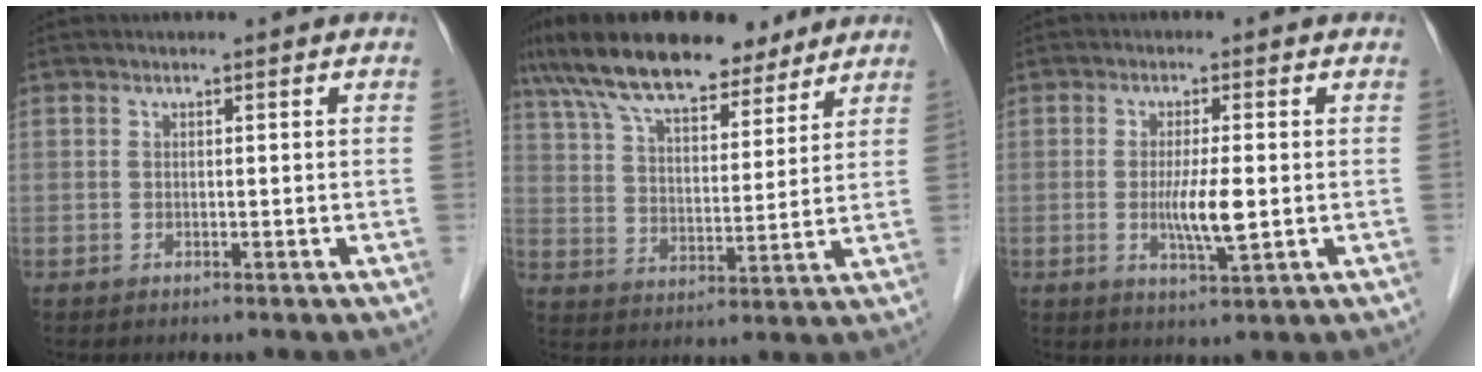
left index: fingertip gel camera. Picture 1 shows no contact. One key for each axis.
{"total": 18.9, "fx": 14.8, "fy": 6.2, "fz": 9.9, "tx": -0.184, "ty": 0.048, "tz": 0.247}
{"total": 5.0, "fx": -0.5, "fy": 0.4, "fz": 5.0, "tx": -0.096, "ty": -0.013, "tz": -0.009}